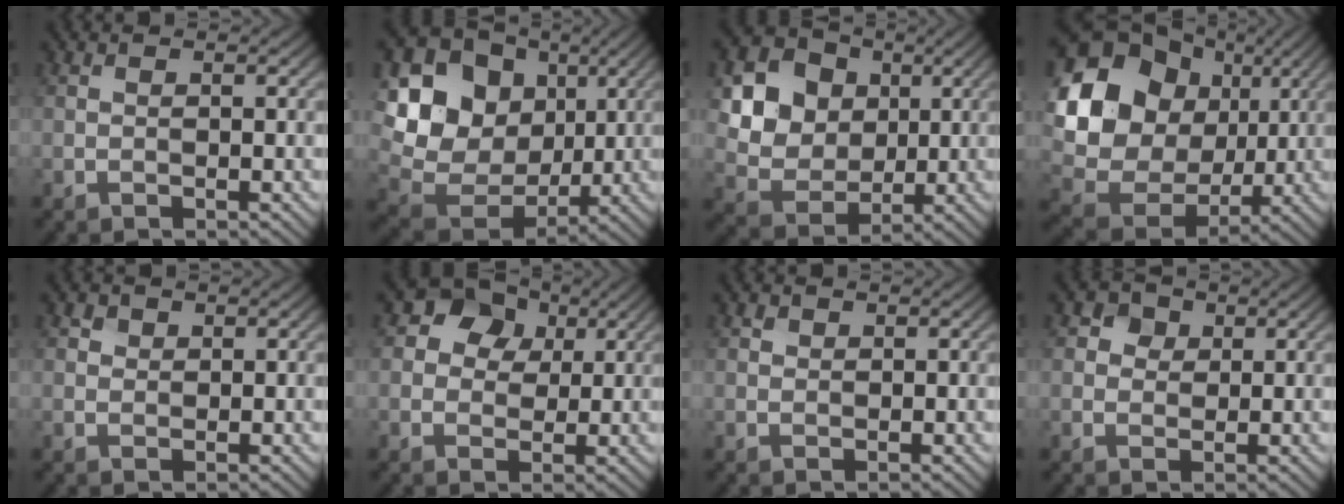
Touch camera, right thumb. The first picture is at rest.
{"total": 16.9, "force": [4.8, 13.9, 8.5], "torque": [-0.243, 0.046, 0.113]}
{"total": 10.9, "force": [3.2, 8.8, 5.5], "torque": [-0.158, 0.010, 0.064]}
{"total": 18.5, "force": [4.2, 15.2, 9.6], "torque": [-0.253, 0.015, 0.098]}
{"total": 1.3, "force": [0.7, 1.0, 0.4], "torque": [-0.005, 0.000, 0.012]}
{"total": 8.9, "force": [3.8, 7.0, 3.9], "torque": [-0.085, 0.026, 0.043]}
{"total": 0.8, "force": [0.5, 0.6, 0.2], "torque": [-0.002, -0.003, 0.009]}
{"total": 3.0, "force": [1.3, 2.4, 1.2], "torque": [-0.021, -0.001, 0.020]}